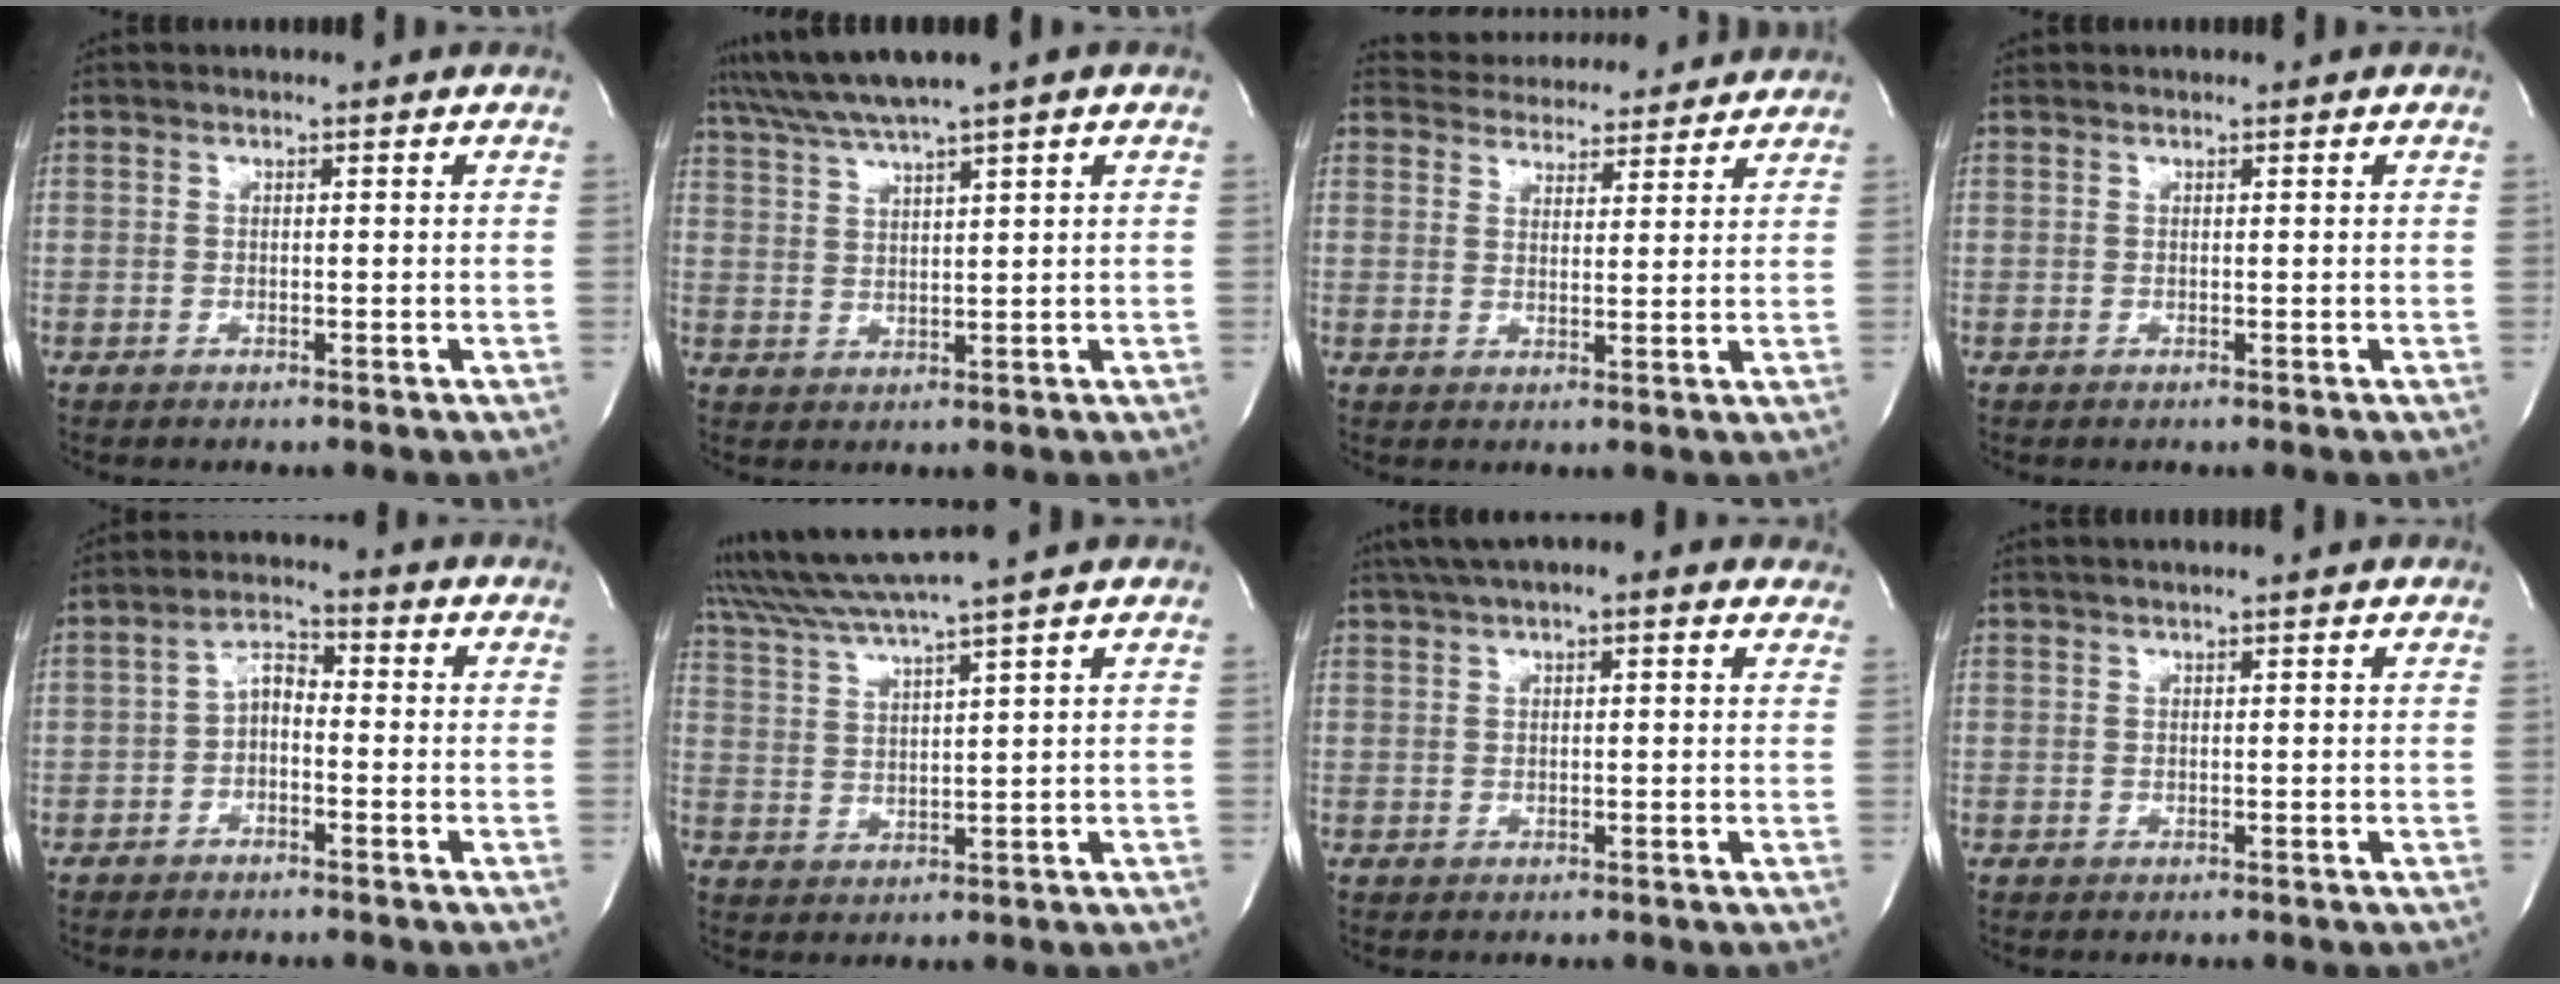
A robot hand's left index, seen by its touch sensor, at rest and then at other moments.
{"total": 6.2, "force": [4.9, -1.4, 3.6], "torque": [-0.076, 0.015, 0.095]}
{"total": 10.7, "force": [10.2, 2.6, 1.7], "torque": [-0.018, 0.014, 0.134]}
{"total": 0.0}
{"total": 3.7, "force": [-1.0, 1.8, 3.0], "torque": [-0.054, 0.016, -0.025]}
{"total": 9.4, "force": [8.1, -2.6, 4.2], "torque": [-0.085, 0.006, 0.148]}
{"total": 10.1, "force": [7.6, 2.3, 6.3], "torque": [-0.098, 0.042, 0.106]}
{"total": 4.2, "force": [3.7, -0.1, 2.0], "torque": [-0.028, 0.026, 0.050]}